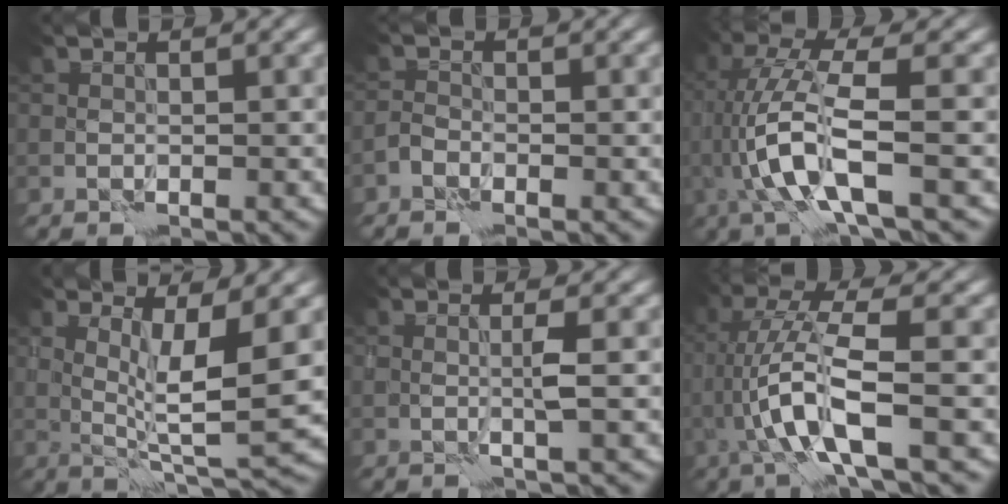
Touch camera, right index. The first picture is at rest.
{"total": 0.8, "force": [-0.7, 0.4, 0.2], "torque": [-0.003, 0.001, -0.020]}
{"total": 6.9, "force": [-0.6, 1.4, 6.8], "torque": [-0.140, 0.010, -0.015]}
{"total": 5.3, "force": [1.3, 0.5, 5.1], "torque": [-0.091, -0.016, 0.032]}
{"total": 1.3, "force": [0.4, -0.3, 1.2], "torque": [-0.024, -0.006, 0.007]}
{"total": 6.4, "force": [-0.9, 0.9, 6.2], "torque": [-0.126, 0.012, -0.021]}